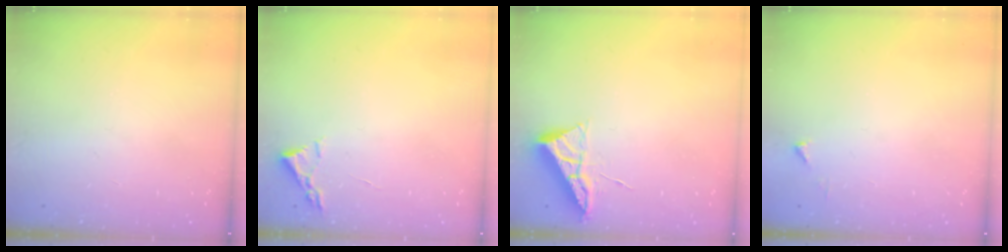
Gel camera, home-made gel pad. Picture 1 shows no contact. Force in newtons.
{"total": 2.4, "press": 2.3, "slide": 0.3}
{"total": 6.6, "press": 6.6, "slide": 0.7}
{"total": 3.2, "press": 3.2, "slide": 0.3}